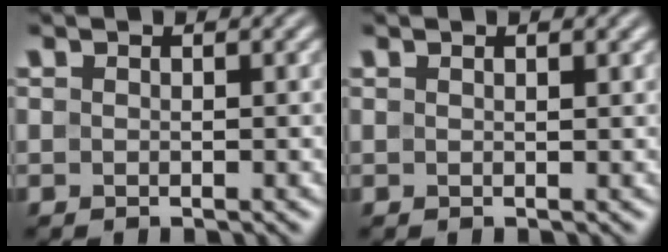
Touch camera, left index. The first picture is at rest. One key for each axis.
{"total": 0.8, "fx": 0.5, "fy": 0.1, "fz": 0.6, "tx": -0.011, "ty": 0.001, "tz": 0.010}